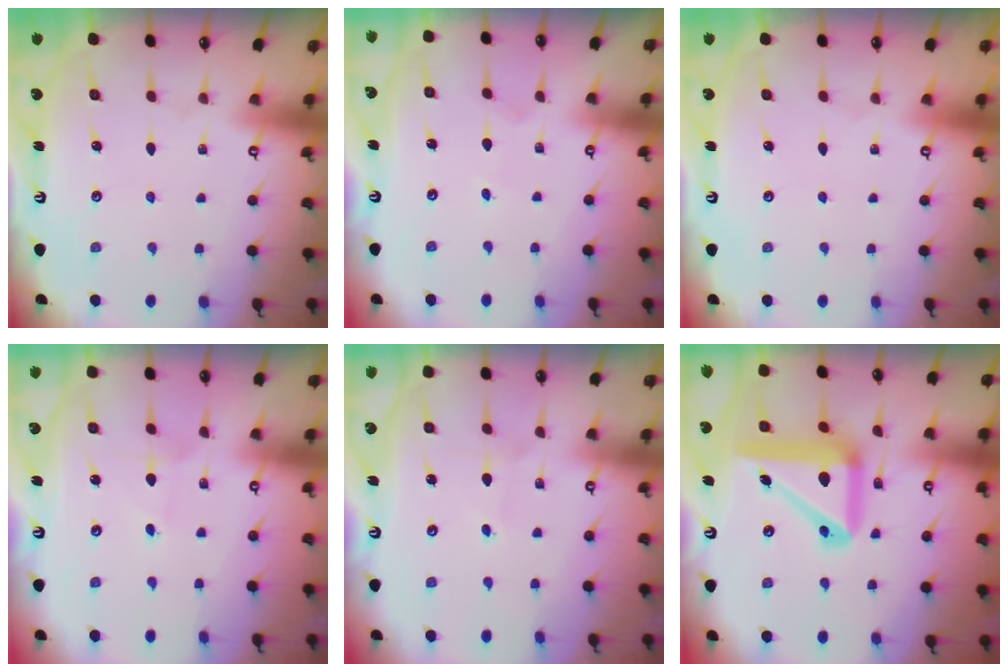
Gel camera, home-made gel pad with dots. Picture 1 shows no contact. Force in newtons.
{"total": 0.7, "press": 0.7, "slide": 0.0}
{"total": 0.0}
{"total": 2.5, "press": 2.5, "slide": 0.1}
{"total": 2.0, "press": 2.0, "slide": 0.2}
{"total": 17.2, "press": 17.0, "slide": 2.7}